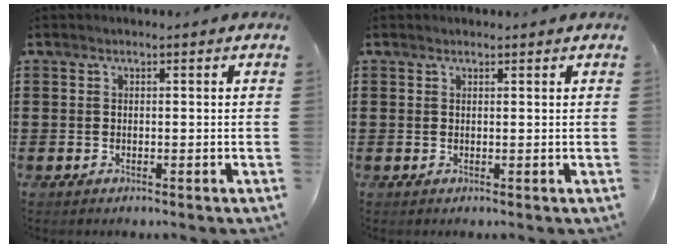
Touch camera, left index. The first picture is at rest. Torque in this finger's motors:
{"motor_torque": [0.35, 0.26, -0.04, -0.01]}